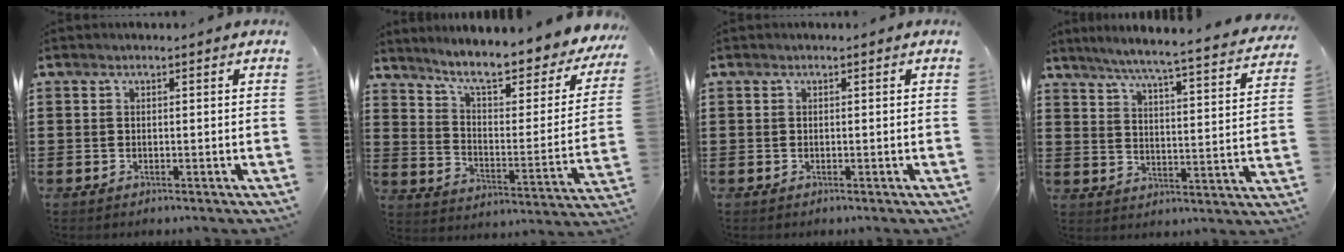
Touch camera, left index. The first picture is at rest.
{"total": 8.5, "force": [6.8, 0.8, 5.1], "torque": [-0.109, -0.053, 0.109]}
{"total": 0.0}
{"total": 5.5, "force": [4.9, -0.8, 2.3], "torque": [-0.068, -0.044, 0.076]}